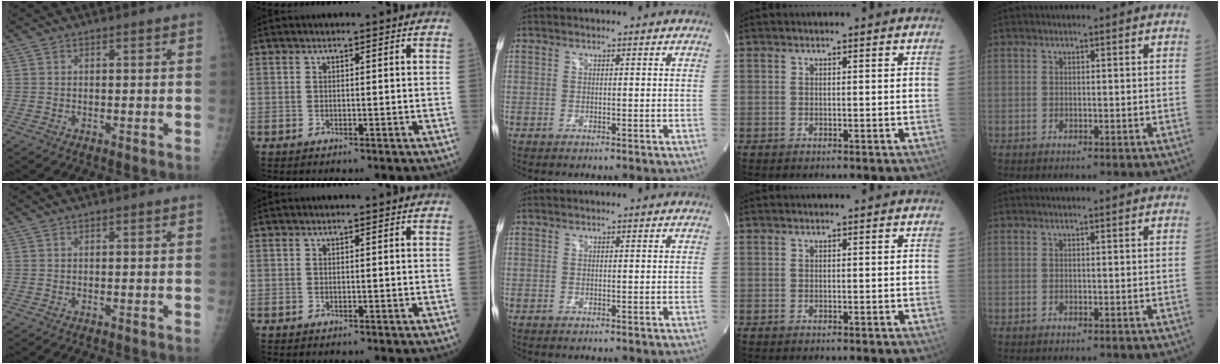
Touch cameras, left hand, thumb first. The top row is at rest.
{}